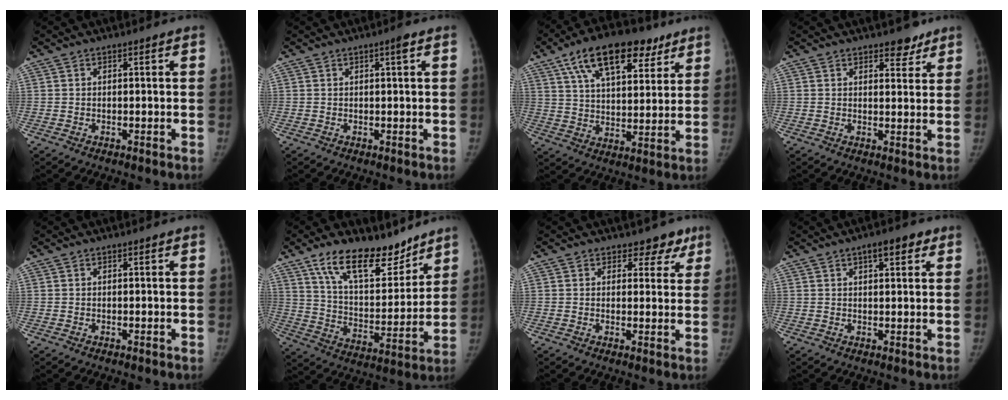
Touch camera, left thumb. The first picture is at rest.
{"total": 1.4, "force": [0.6, 0.0, 1.3], "torque": [-0.020, 0.001, 0.008]}
{"total": 18.8, "force": [10.6, 9.0, 12.6], "torque": [-0.171, -0.015, 0.176]}
{"total": 3.8, "force": [2.8, 1.9, 1.5], "torque": [0.005, -0.018, 0.038]}
{"total": 0.0}
{"total": 18.0, "force": [12.8, 7.9, 9.8], "torque": [-0.113, -0.079, 0.222]}
{"total": 4.6, "force": [3.2, 3.2, 0.7], "torque": [0.029, -0.017, 0.031]}
{"total": 4.8, "force": [2.6, 2.0, 3.5], "torque": [-0.034, -0.005, 0.031]}